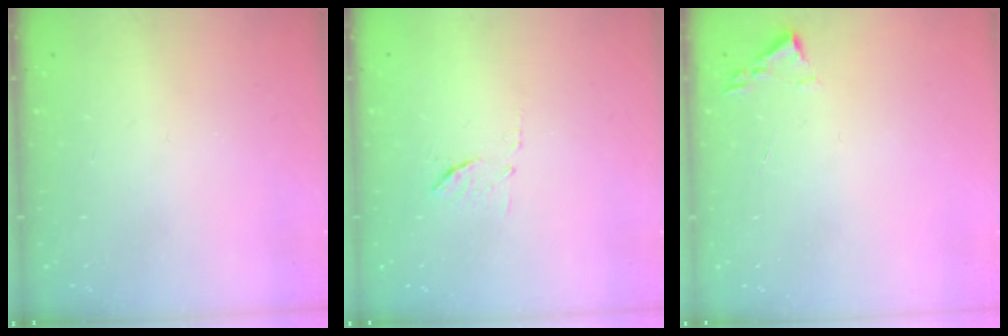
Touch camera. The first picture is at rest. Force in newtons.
{"total": 6.0, "press": 6.0, "slide": 0.6}
{"total": 1.8, "press": 1.7, "slide": 0.2}